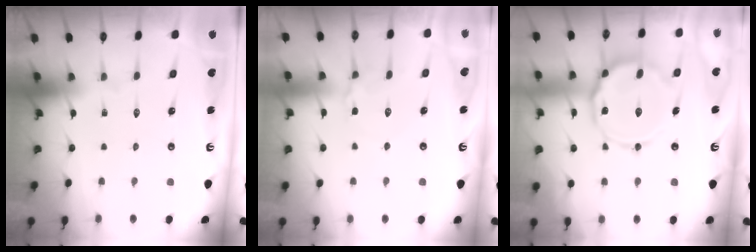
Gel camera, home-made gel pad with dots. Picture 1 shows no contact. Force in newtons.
{"total": 3.6, "press": 3.6, "slide": 0.7}
{"total": 14.9, "press": 14.9, "slide": 1.3}